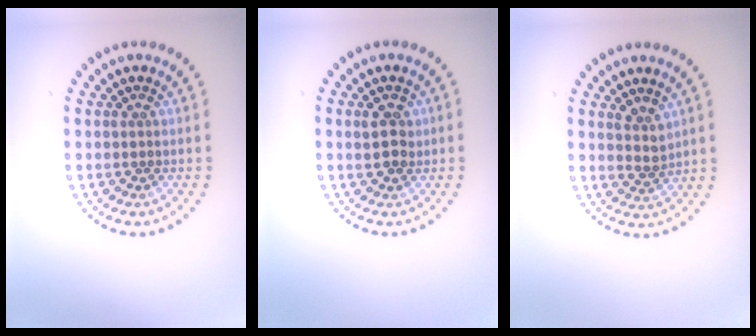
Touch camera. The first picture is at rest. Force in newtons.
{"total": 2.4, "press": 2.3, "slide": 0.7}
{"total": 1.8, "press": 1.5, "slide": 1.0}